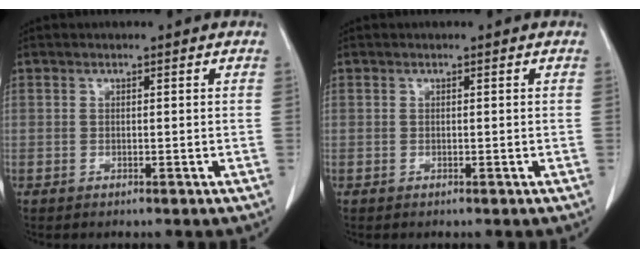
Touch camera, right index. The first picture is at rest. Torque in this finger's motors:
{"motor_torque": [0.00, 0.00, 0.00, 0.00]}